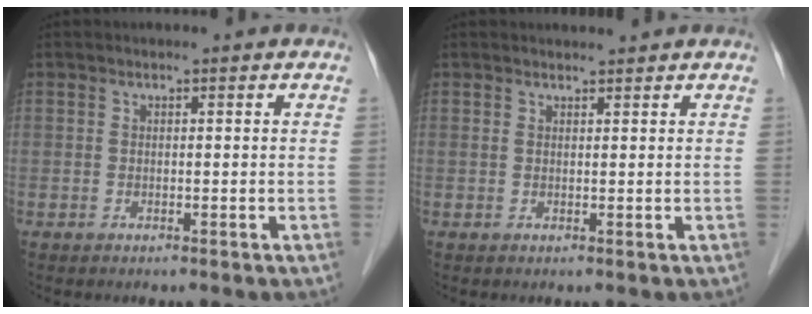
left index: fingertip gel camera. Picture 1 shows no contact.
{"total": 1.4, "force": [1.4, -0.1, 0.1], "torque": [-0.007, 0.007, 0.027]}